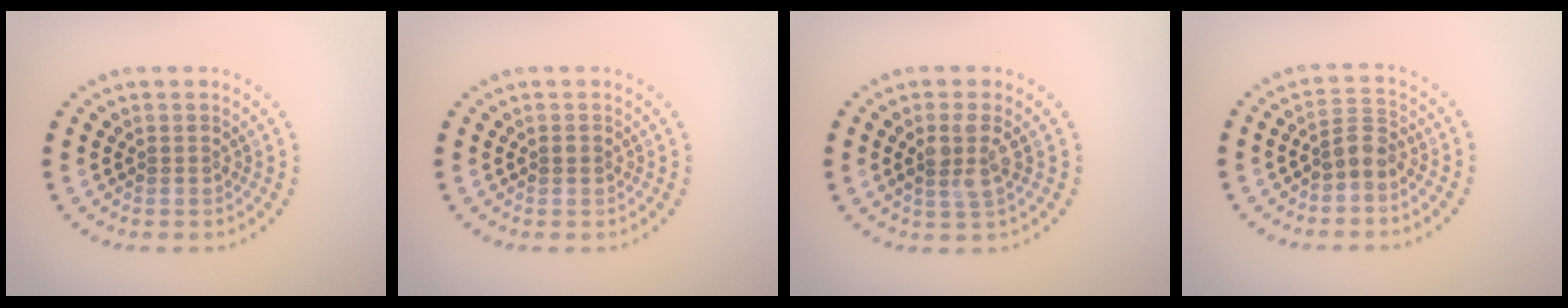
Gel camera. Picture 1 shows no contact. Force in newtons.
{"total": 0.7, "press": 0.7, "slide": 0.1}
{"total": 2.6, "press": 2.2, "slide": 1.3}
{"total": 2.2, "press": 1.8, "slide": 1.3}